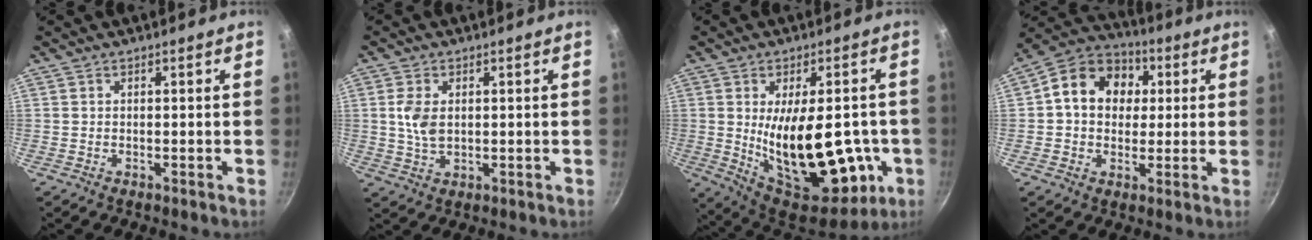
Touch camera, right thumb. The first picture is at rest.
{"total": 5.6, "force": [0.9, 3.5, 4.3], "torque": [-0.084, -0.001, 0.018]}
{"total": 24.1, "force": [-3.0, 11.8, 20.8], "torque": [-0.279, -0.024, -0.023]}
{"total": 14.0, "force": [2.7, 11.2, 7.9], "torque": [-0.101, 0.020, 0.025]}